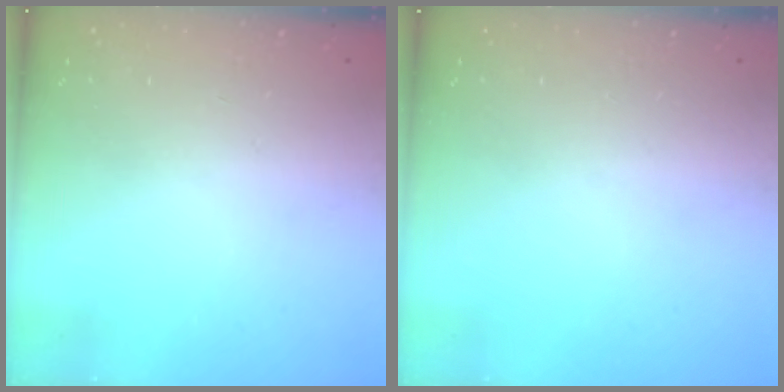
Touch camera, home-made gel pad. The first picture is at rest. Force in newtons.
{"total": 0.0}